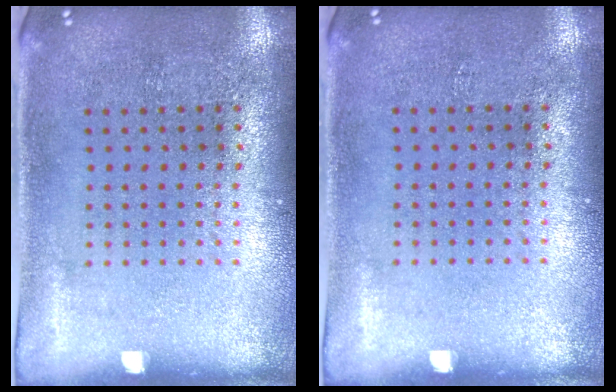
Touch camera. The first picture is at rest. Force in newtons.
{"total": 0.0}